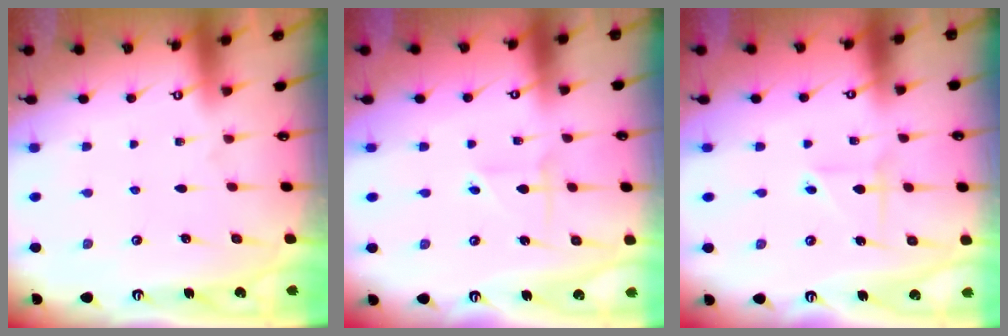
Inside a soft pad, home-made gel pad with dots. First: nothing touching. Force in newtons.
{"total": 2.6, "press": 2.6, "slide": 0.2}
{"total": 3.2, "press": 3.0, "slide": 1.1}